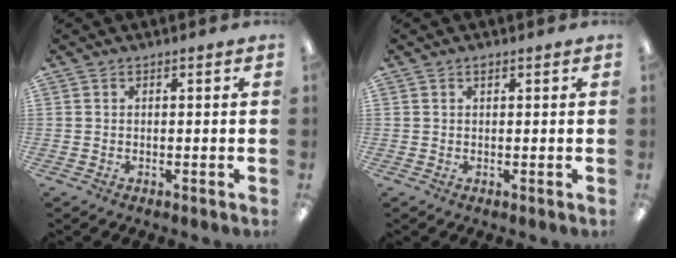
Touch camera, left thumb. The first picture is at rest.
{"total": 0.7, "force": [0.5, 0.4, 0.4], "torque": [-0.009, 0.002, 0.008]}